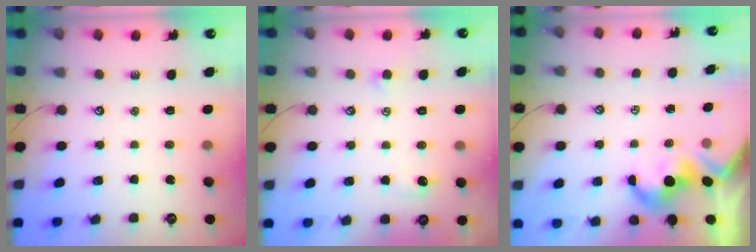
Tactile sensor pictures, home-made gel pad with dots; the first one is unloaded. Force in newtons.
{"total": 1.0, "press": 0.7, "slide": 0.7}
{"total": 1.6, "press": 1.3, "slide": 1.0}